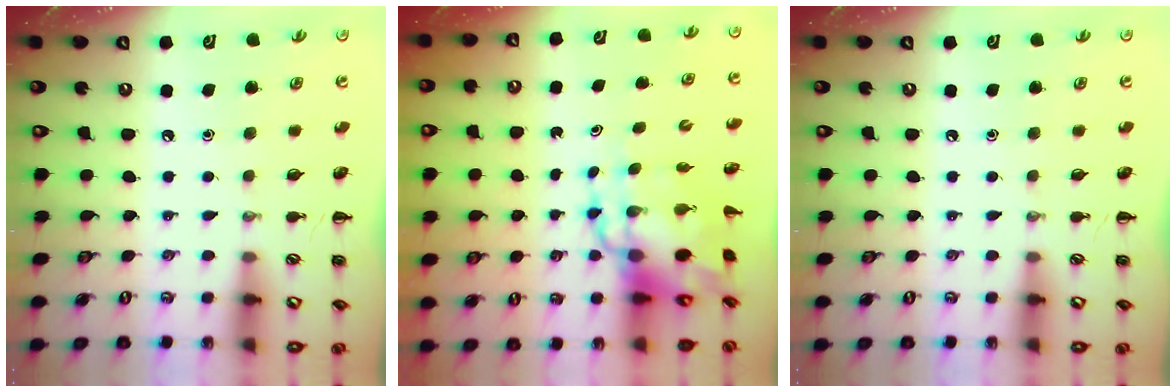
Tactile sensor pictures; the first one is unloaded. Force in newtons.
{"total": 10.5, "press": 10.1, "slide": 2.9}
{"total": 0.0}